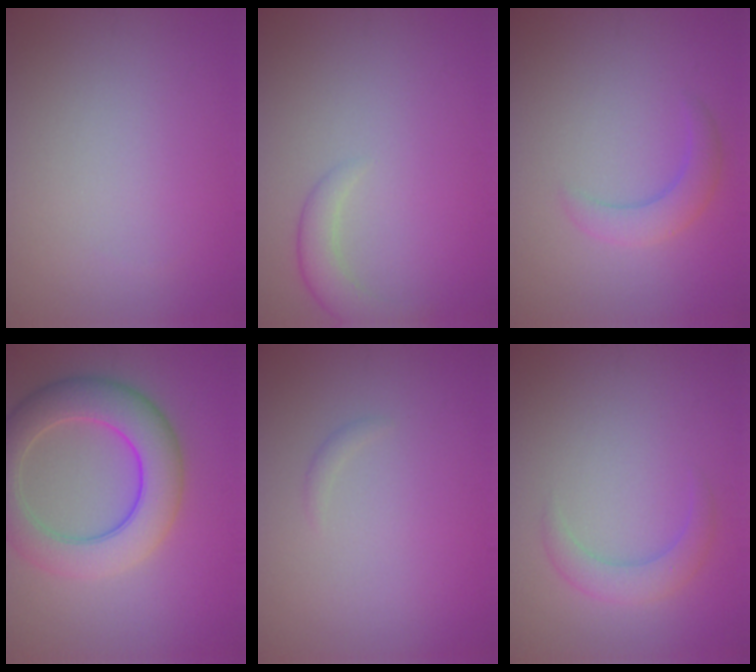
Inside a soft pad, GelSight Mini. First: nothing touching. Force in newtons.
{"total": 2.6, "press": 2.6, "slide": 0.2}
{"total": 2.5, "press": 2.5, "slide": 0.2}
{"total": 7.6, "press": 7.6, "slide": 0.5}
{"total": 0.6, "press": 0.6, "slide": 0.0}
{"total": 2.4, "press": 2.4, "slide": 0.0}